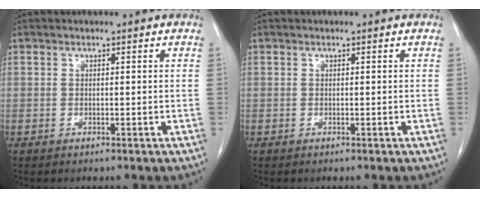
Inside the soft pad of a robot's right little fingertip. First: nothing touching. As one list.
[{"total": 0.0}]